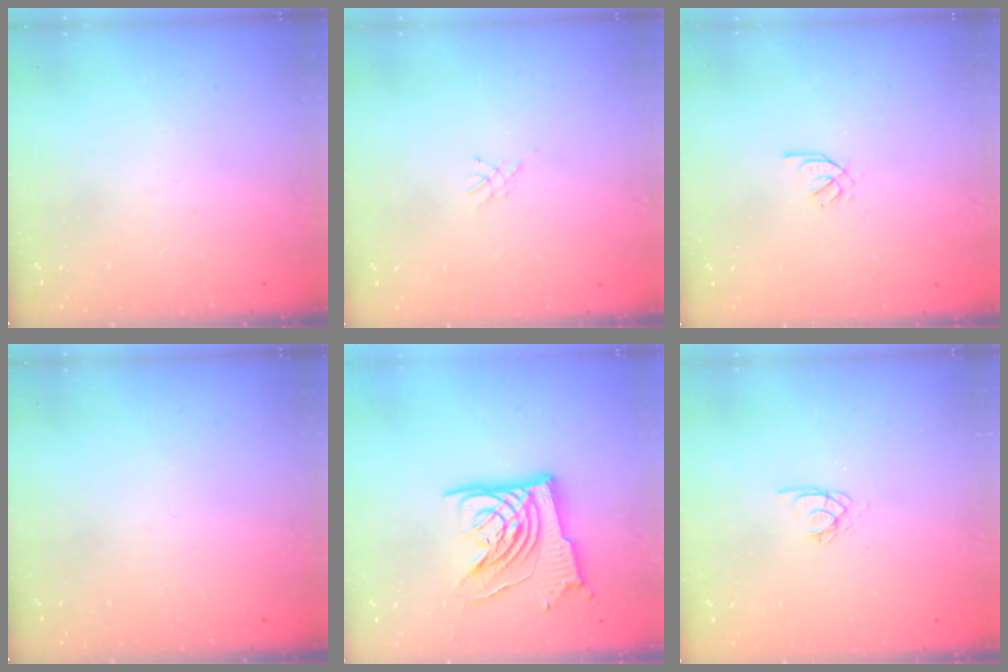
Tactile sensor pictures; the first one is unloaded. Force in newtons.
{"total": 2.3, "press": 2.2, "slide": 0.3}
{"total": 1.8, "press": 1.8, "slide": 0.4}
{"total": 0.0}
{"total": 13.1, "press": 13.0, "slide": 1.7}
{"total": 2.0, "press": 2.0, "slide": 0.4}